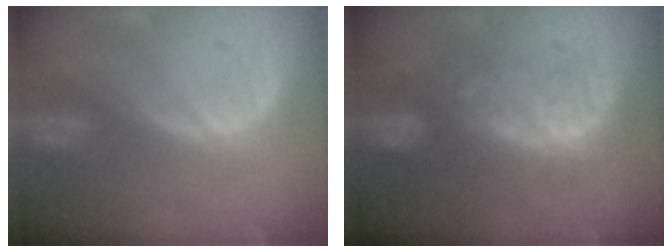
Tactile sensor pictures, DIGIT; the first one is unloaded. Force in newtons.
{"total": 7.7, "press": 7.7, "slide": 1.2}